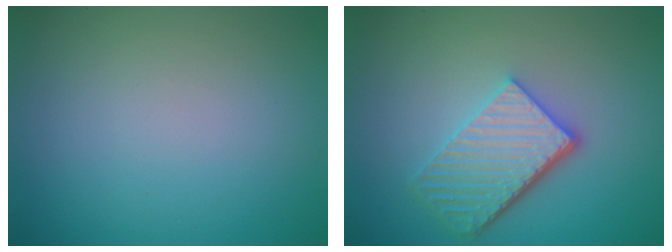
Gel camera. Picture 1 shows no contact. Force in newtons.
{"total": 4.9, "press": 3.9, "slide": 3.1}